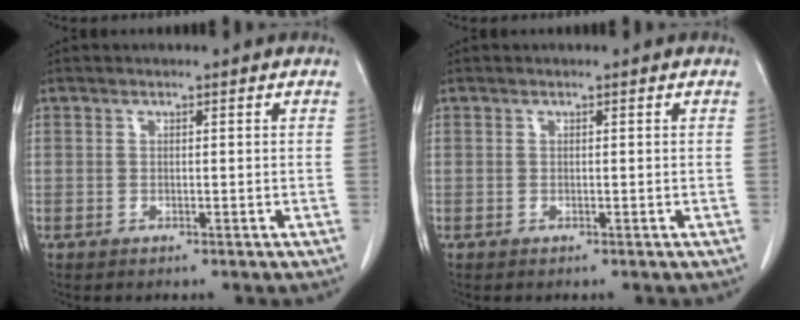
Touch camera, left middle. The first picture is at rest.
{"total": 0.0}